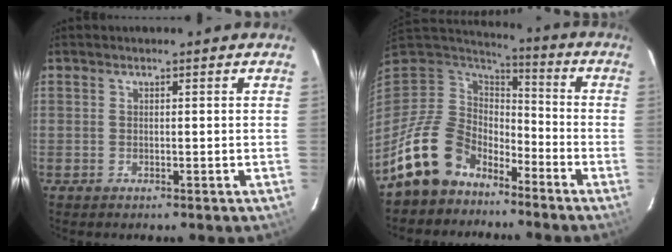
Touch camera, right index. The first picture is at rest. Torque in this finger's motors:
{"motor_torque": [1.13, -1.01, 0.19, -0.21]}